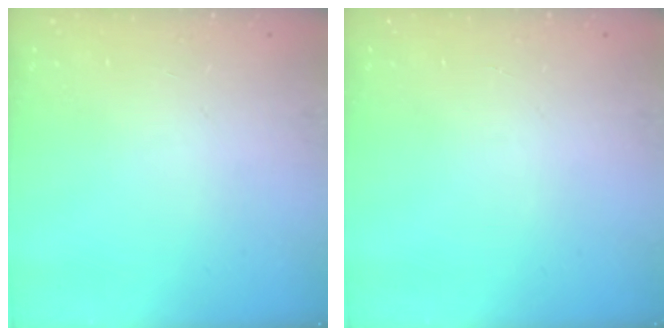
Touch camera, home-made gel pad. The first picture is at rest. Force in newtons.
{"total": 0.0}